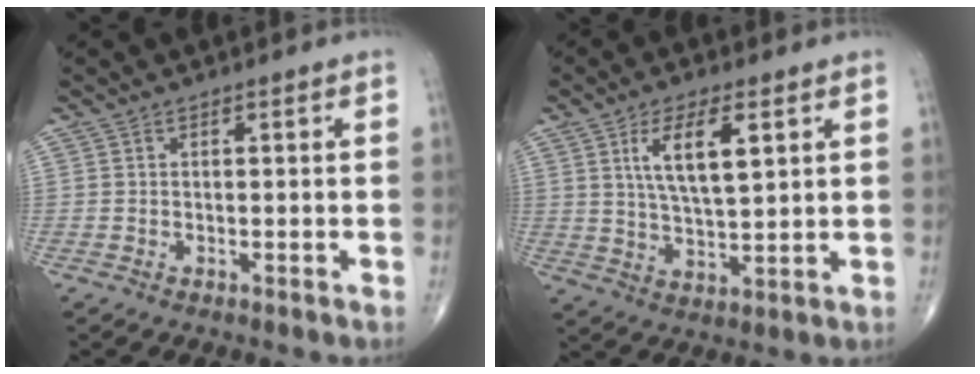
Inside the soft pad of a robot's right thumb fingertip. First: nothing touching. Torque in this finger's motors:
{"motor_torque": [-0.41, 0.38, 1.04, 0.53, 0.24]}